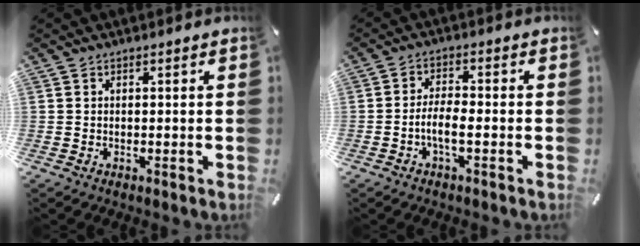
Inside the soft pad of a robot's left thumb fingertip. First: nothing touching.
{"total": 5.4, "force": [-1.9, 1.7, 4.7], "torque": [-0.101, 0.000, -0.039]}